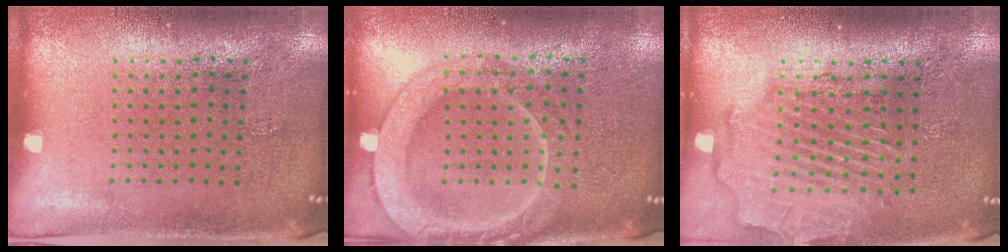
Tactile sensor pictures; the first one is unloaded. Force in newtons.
{"total": 2.0, "press": 2.0, "slide": 0.3}
{"total": 2.6, "press": 2.2, "slide": 1.3}